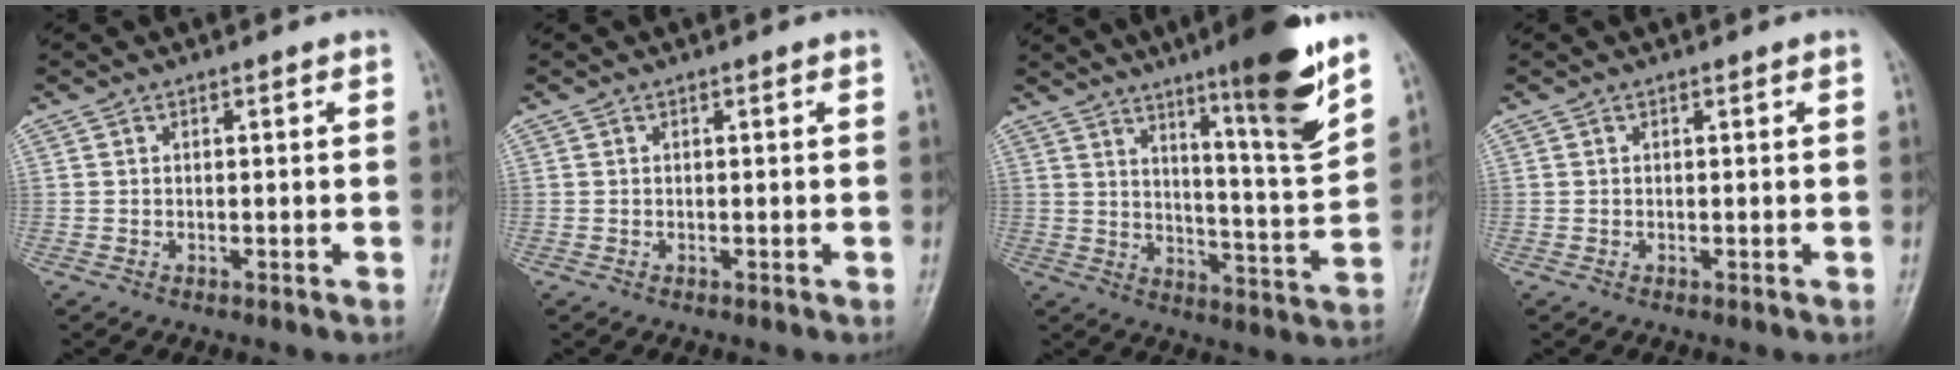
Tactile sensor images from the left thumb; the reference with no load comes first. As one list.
[{"total": 0.0}, {"total": 15.6, "force": [9.9, 1.1, 12.0], "torque": [-0.164, -0.066, 0.152]}, {"total": 0.0}]